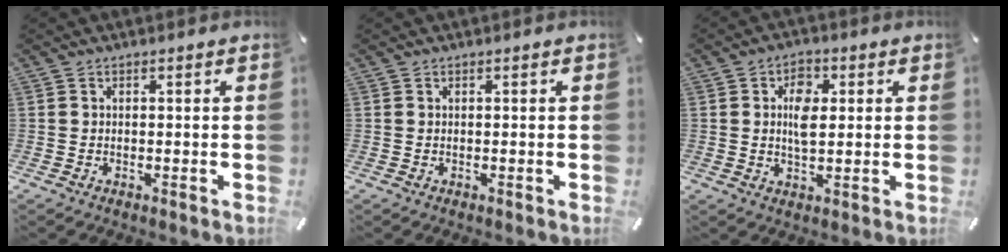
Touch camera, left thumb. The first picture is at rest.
{"total": 0.0}
{"total": 6.8, "force": [1.2, 4.1, 5.2], "torque": [-0.076, -0.001, 0.015]}